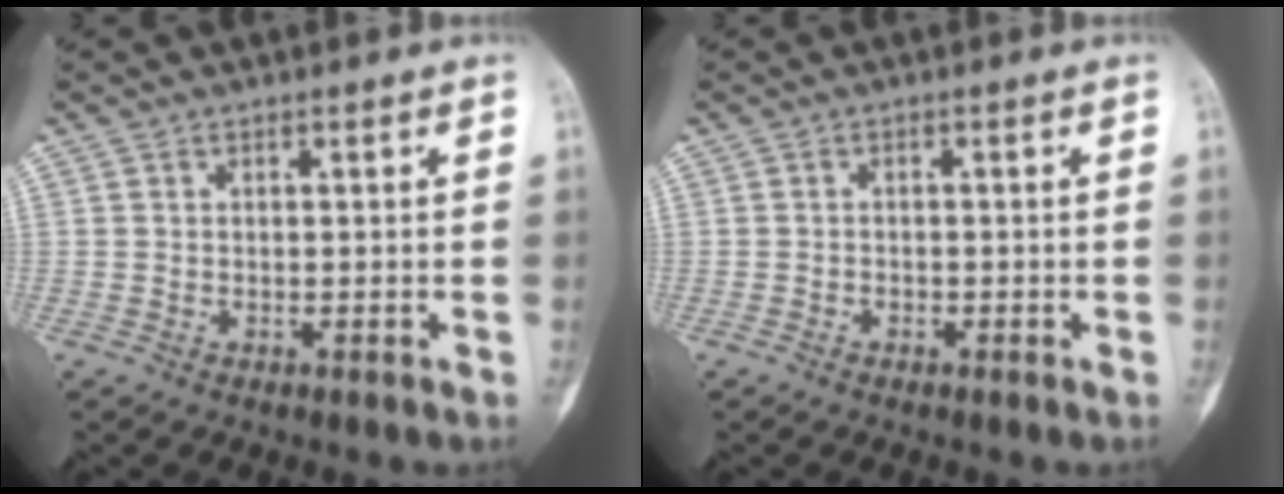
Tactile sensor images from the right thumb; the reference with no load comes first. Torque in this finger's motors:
{"motor_torque": [0.85, 0.47, -0.20, -0.06, 0.01]}